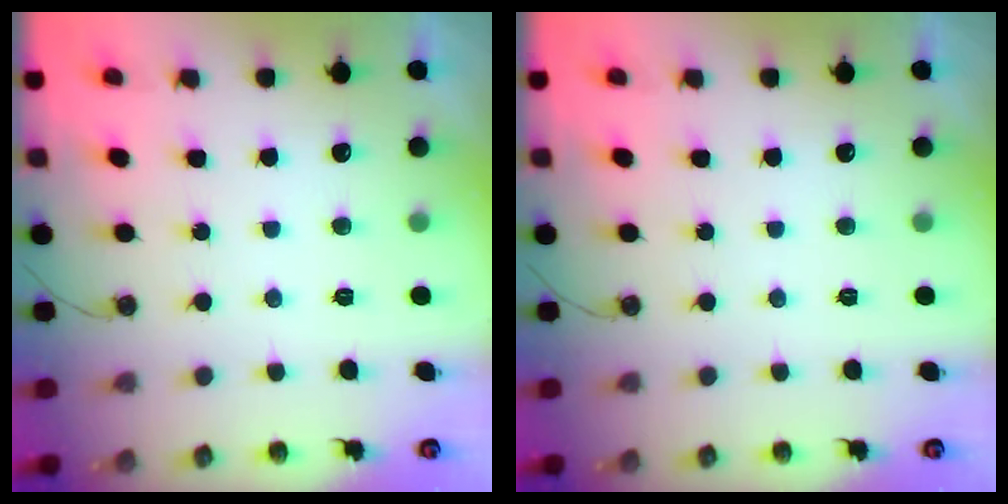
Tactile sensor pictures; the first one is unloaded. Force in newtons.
{"total": 0.0}